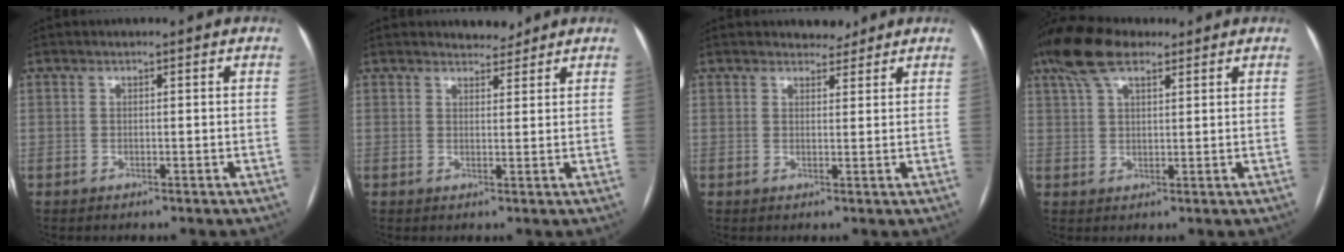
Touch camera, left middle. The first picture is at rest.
{"total": 2.6, "force": [2.4, 0.8, 0.2], "torque": [-0.003, -0.002, 0.035]}
{"total": 2.4, "force": [2.2, 1.0, 0.2], "torque": [0.000, -0.001, 0.030]}
{"total": 8.3, "force": [5.6, 3.1, 5.2], "torque": [-0.112, 0.035, 0.106]}